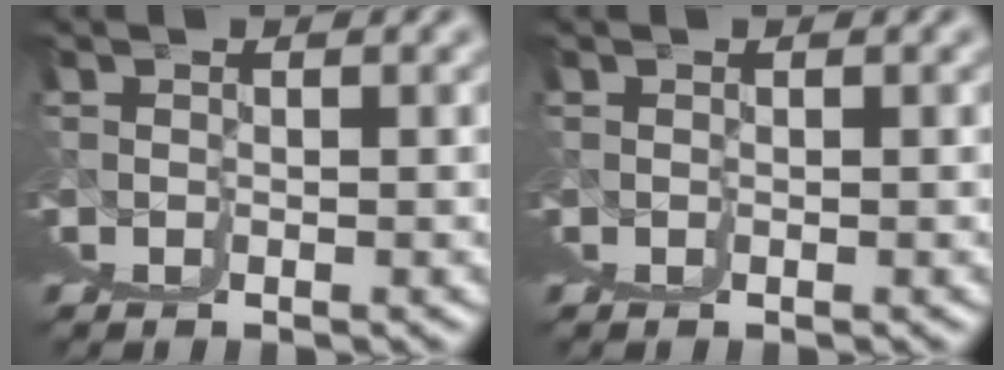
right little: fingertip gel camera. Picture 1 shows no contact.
{"total": 0.0}